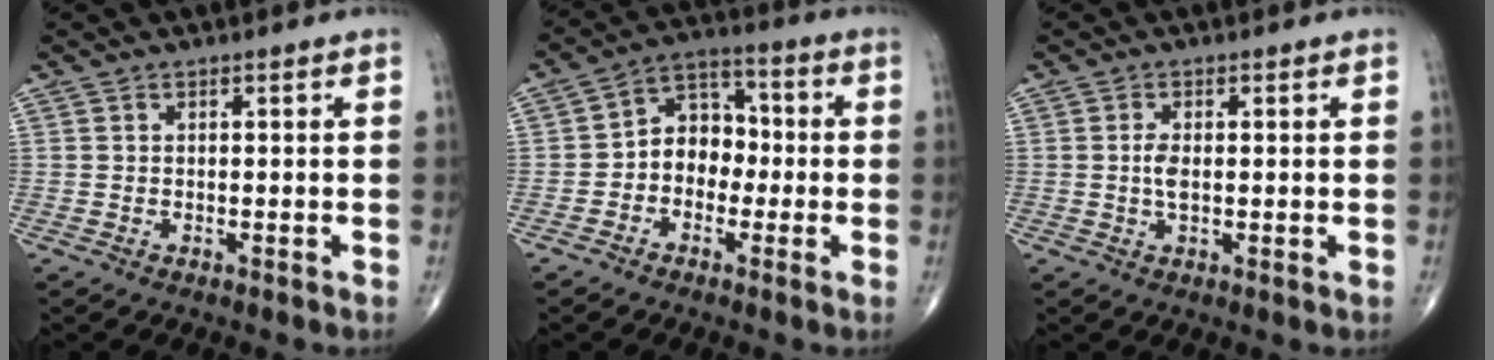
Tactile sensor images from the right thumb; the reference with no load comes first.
{"total": 8.5, "force": [-1.4, 6.7, 5.1], "torque": [-0.042, 0.039, -0.041]}
{"total": 2.7, "force": [0.1, 1.2, 2.4], "torque": [-0.048, -0.003, -0.001]}